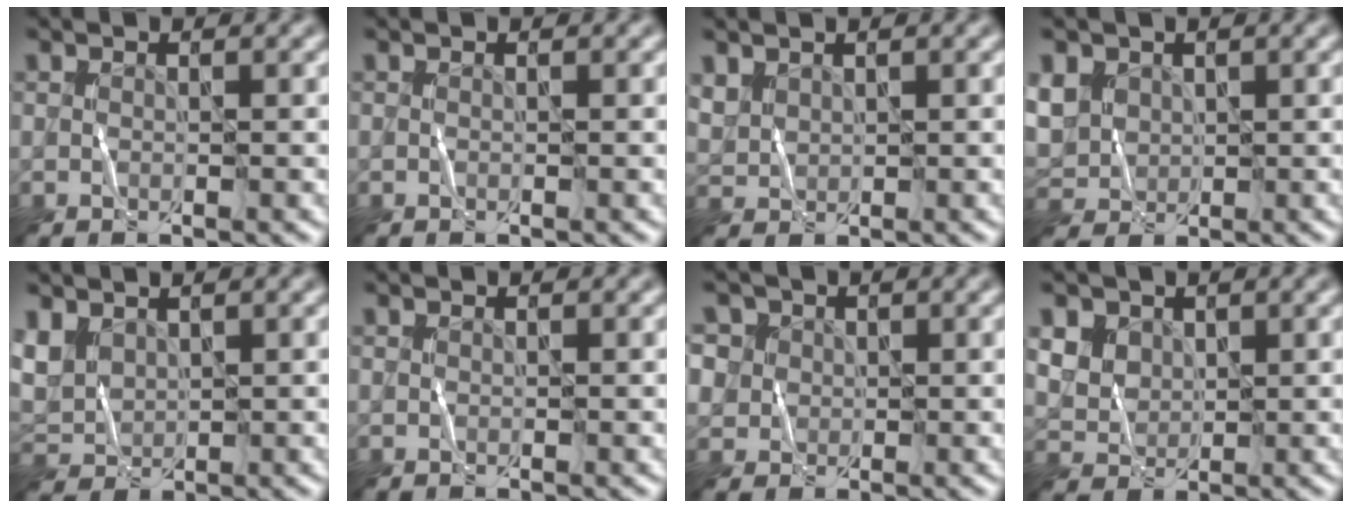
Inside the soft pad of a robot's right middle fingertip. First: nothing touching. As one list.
[{"total": 0.0}, {"total": 1.4, "force": [1.1, 0.9, 0.0], "torque": [-0.014, 0.000, 0.027]}, {"total": 4.0, "force": [1.5, 3.4, 1.3], "torque": [-0.072, 0.008, 0.035]}, {"total": 2.7, "force": [1.7, 2.0, 0.9], "torque": [-0.041, 0.002, 0.038]}, {"total": 0.0}, {"total": 4.3, "force": [2.0, 3.7, 0.9], "torque": [-0.039, 0.016, 0.023]}, {"total": 6.2, "force": [3.3, 4.7, 2.3], "torque": [-0.083, 0.020, 0.058]}]